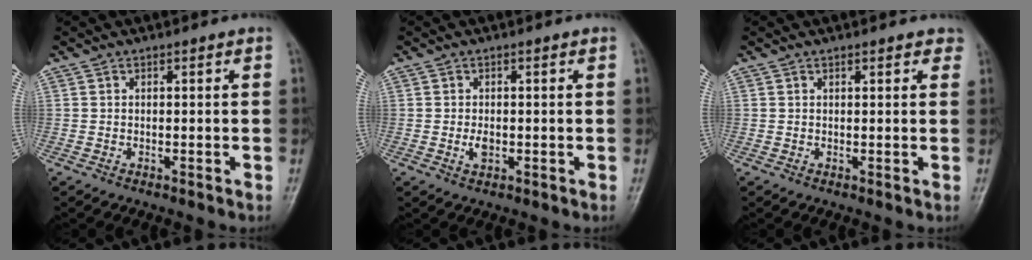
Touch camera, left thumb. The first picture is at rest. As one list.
[{"total": 2.0, "force": [-0.2, 1.1, 1.7], "torque": [-0.027, -0.002, -0.002]}, {"total": 2.3, "force": [1.7, 0.9, 1.3], "torque": [0.004, 0.001, 0.015]}]